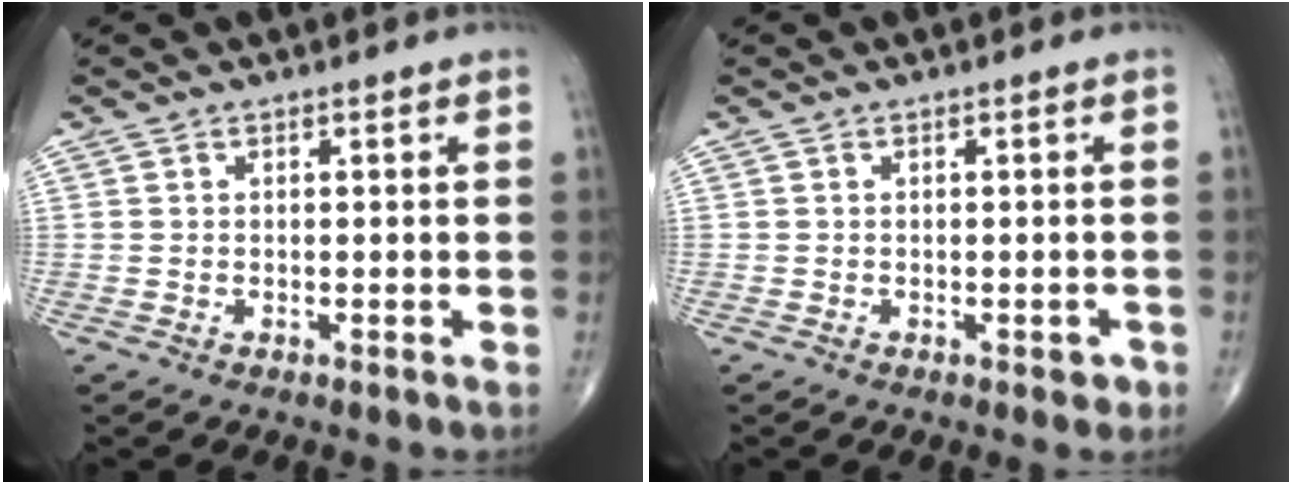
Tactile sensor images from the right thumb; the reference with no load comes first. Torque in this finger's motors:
{"motor_torque": [0.03, 0.20, -0.15, -0.08, 0.00]}